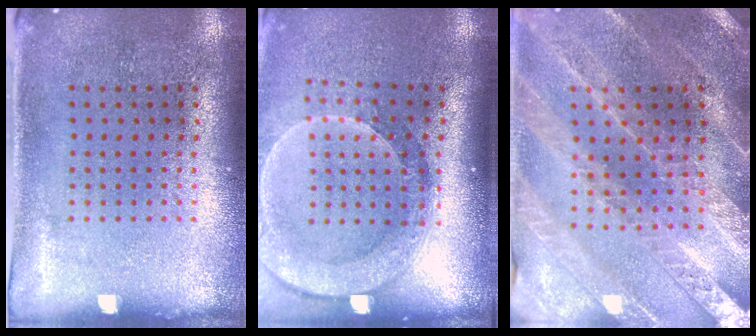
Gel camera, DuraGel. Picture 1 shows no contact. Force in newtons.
{"total": 2.5, "press": 1.9, "slide": 1.6}
{"total": 2.2, "press": 2.2, "slide": 0.2}